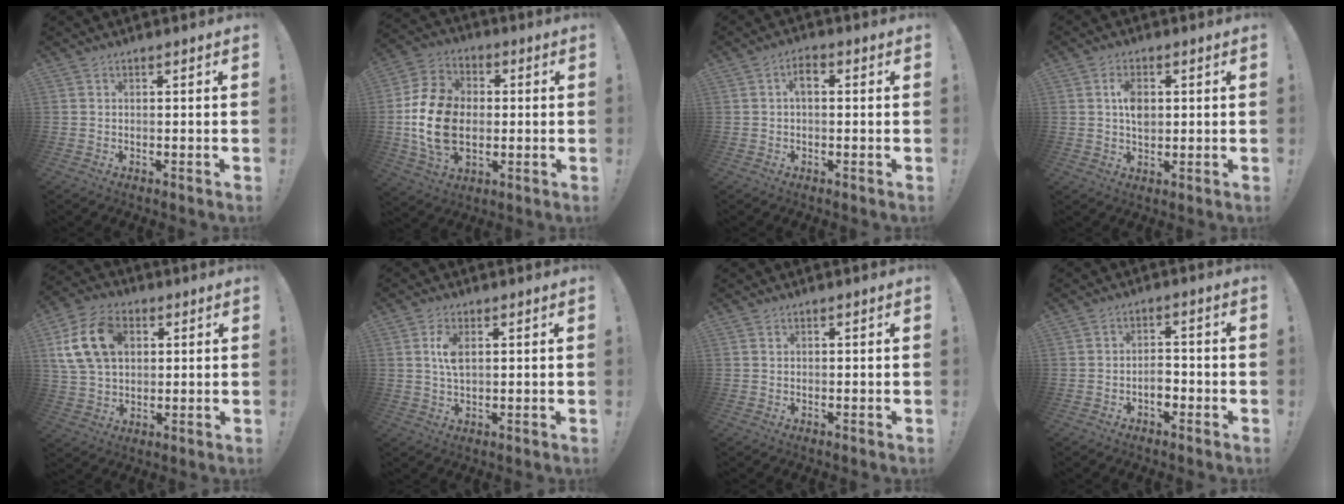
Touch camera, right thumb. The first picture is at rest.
{"total": 19.0, "force": [-1.6, 13.9, 12.9], "torque": [-0.239, 0.020, -0.022]}
{"total": 3.3, "force": [0.3, 1.7, 2.8], "torque": [-0.052, 0.011, 0.003]}
{"total": 5.9, "force": [0.9, 3.6, 4.5], "torque": [-0.058, -0.002, 0.013]}
{"total": 15.9, "force": [5.1, 11.2, 10.1], "torque": [-0.188, -0.004, 0.099]}
{"total": 5.2, "force": [1.3, 2.5, 4.4], "torque": [-0.083, -0.003, 0.017]}
{"total": 0.0}
{"total": 4.3, "force": [-2.0, 2.6, 2.7], "torque": [-0.038, 0.006, -0.036]}